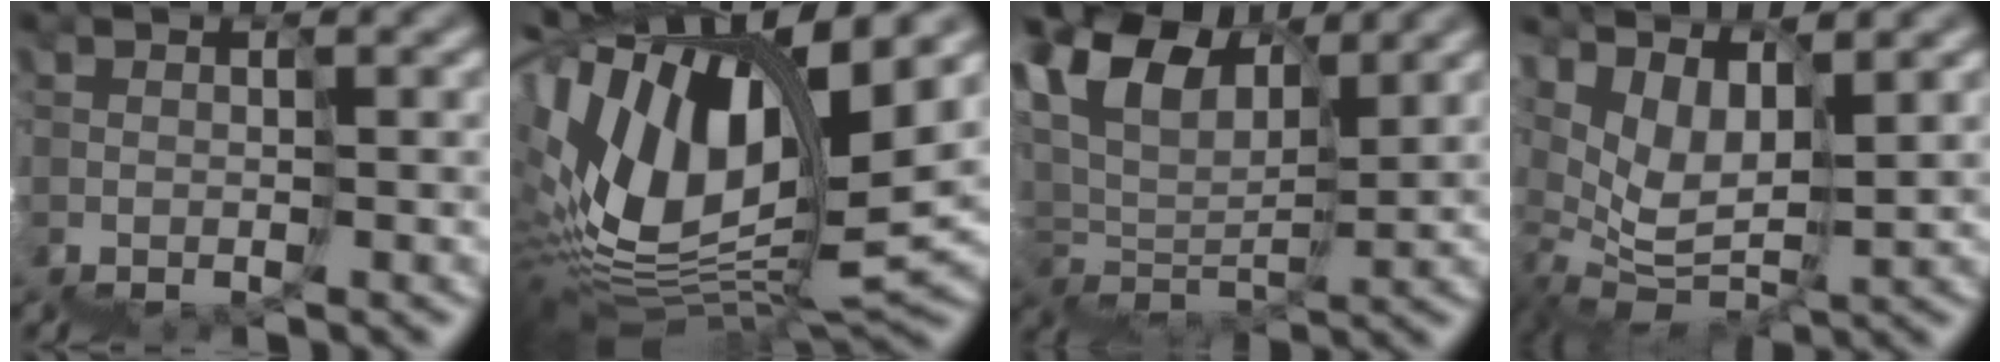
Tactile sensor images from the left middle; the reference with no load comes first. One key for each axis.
{"total": 10.4, "fx": 5.6, "fy": 3.8, "fz": 7.9, "tx": -0.170, "ty": 0.050, "tz": 0.083}
{"total": 6.5, "fx": 6.4, "fy": 1.4, "fz": 0.1, "tx": -0.028, "ty": 0.052, "tz": 0.102}
{"total": 4.2, "fx": 4.1, "fy": -0.8, "fz": -0.8, "tx": 0.008, "ty": 0.031, "tz": 0.069}